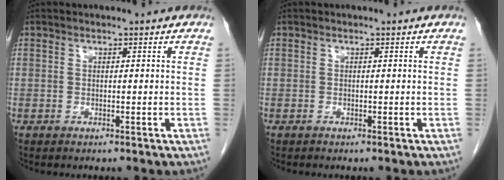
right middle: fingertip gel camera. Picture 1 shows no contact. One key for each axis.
{"total": 0.0}